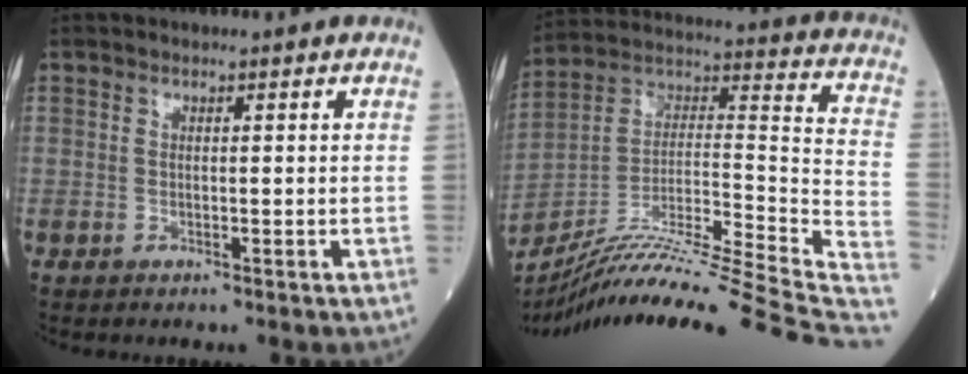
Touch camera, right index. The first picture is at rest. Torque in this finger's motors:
{"motor_torque": [-0.71, -1.43, 0.45, 0.17]}